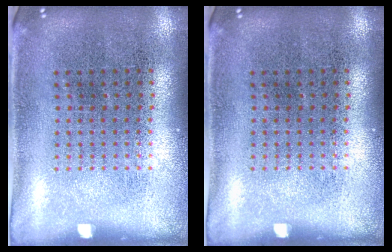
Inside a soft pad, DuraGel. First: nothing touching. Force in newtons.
{"total": 0.0}